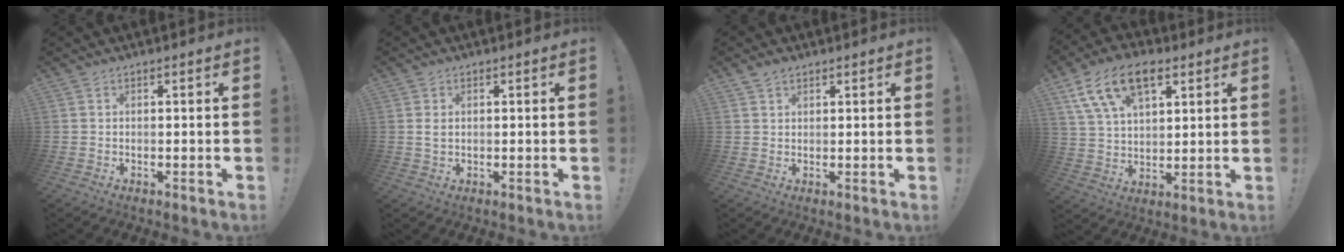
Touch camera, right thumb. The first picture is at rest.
{"total": 1.8, "force": [0.7, 1.0, 1.3], "torque": [-0.018, 0.000, 0.011]}
{"total": 2.2, "force": [1.7, 1.2, 0.8], "torque": [-0.011, -0.006, 0.031]}
{"total": 15.4, "force": [7.9, 8.7, 9.9], "torque": [-0.182, -0.022, 0.145]}